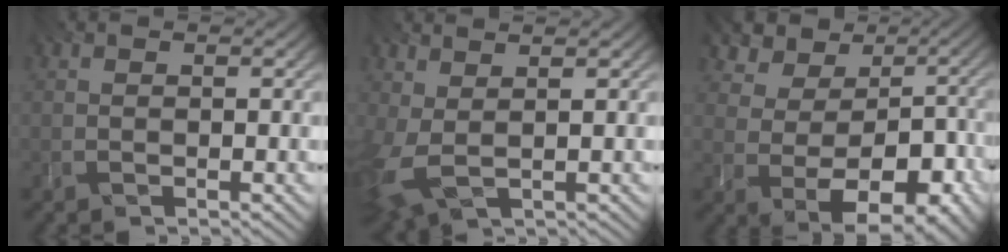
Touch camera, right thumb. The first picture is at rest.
{"total": 5.3, "force": [1.0, 2.9, 4.4], "torque": [-0.135, -0.001, 0.024]}
{"total": 9.4, "force": [-0.2, 7.3, 5.9], "torque": [-0.083, -0.014, 0.005]}